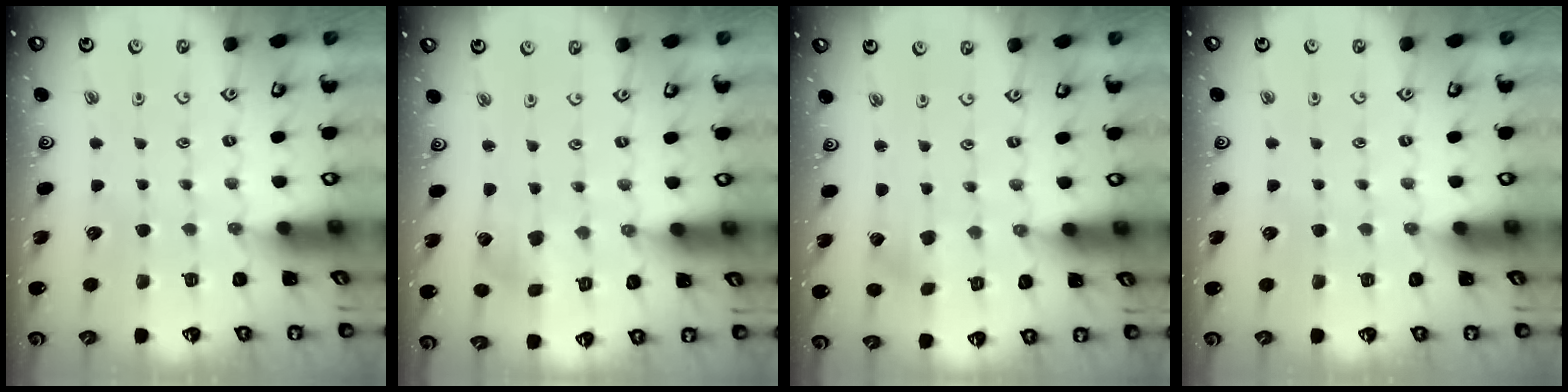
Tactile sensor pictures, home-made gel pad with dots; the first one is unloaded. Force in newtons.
{"total": 2.4, "press": 2.3, "slide": 0.6}
{"total": 0.6, "press": 0.6, "slide": 0.1}
{"total": 0.0}